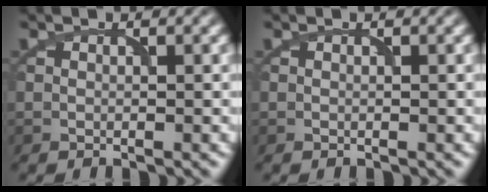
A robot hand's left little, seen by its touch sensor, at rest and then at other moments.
{"total": 0.0}